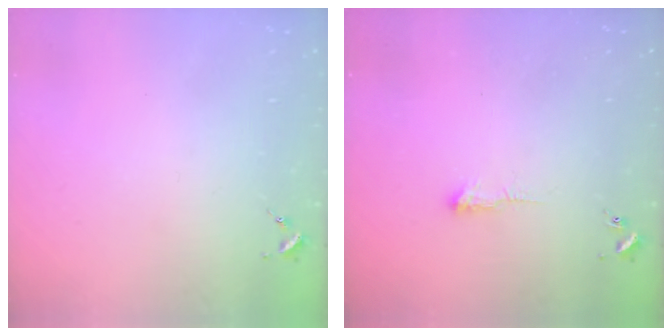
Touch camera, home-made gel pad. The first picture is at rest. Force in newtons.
{"total": 3.6, "press": 3.5, "slide": 0.8}